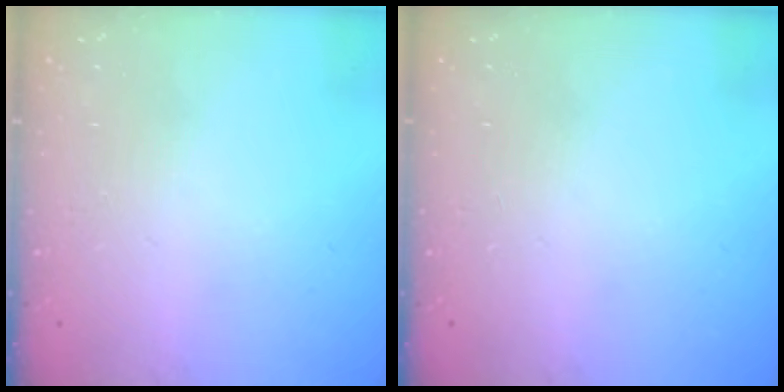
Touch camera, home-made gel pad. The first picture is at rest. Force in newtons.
{"total": 0.0}